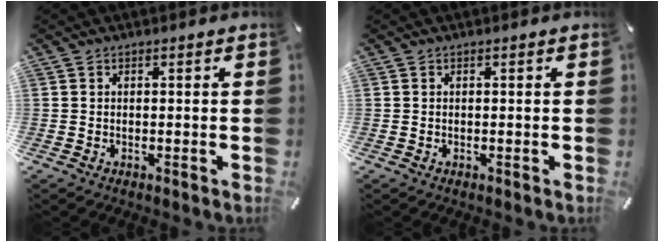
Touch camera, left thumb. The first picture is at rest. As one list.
[{"total": 0.0}]